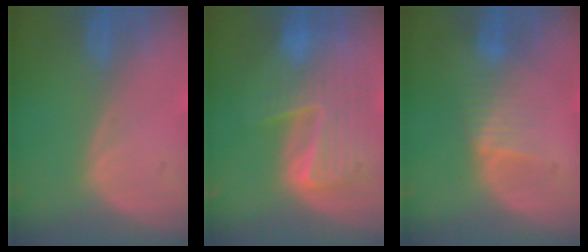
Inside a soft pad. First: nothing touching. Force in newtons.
{"total": 9.8, "press": 8.5, "slide": 4.9}
{"total": 4.0, "press": 4.0, "slide": 0.4}